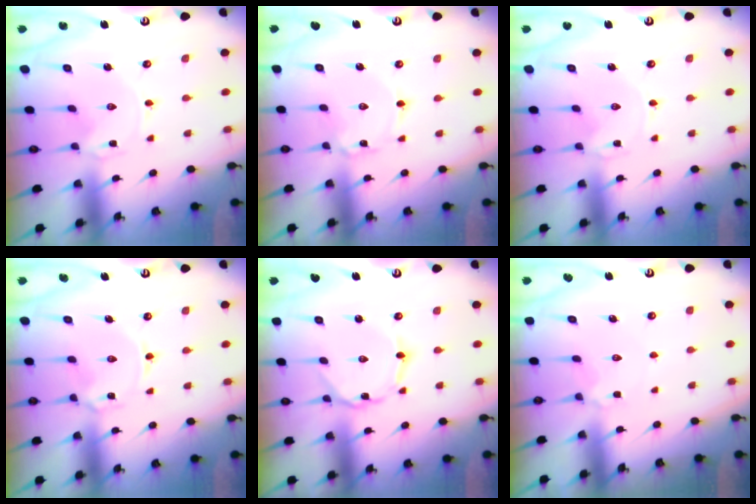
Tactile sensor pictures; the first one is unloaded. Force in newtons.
{"total": 1.2, "press": 1.2, "slide": 0.1}
{"total": 0.0}
{"total": 2.4, "press": 2.4, "slide": 0.3}
{"total": 1.0, "press": 0.9, "slide": 0.3}
{"total": 3.8, "press": 3.7, "slide": 0.7}